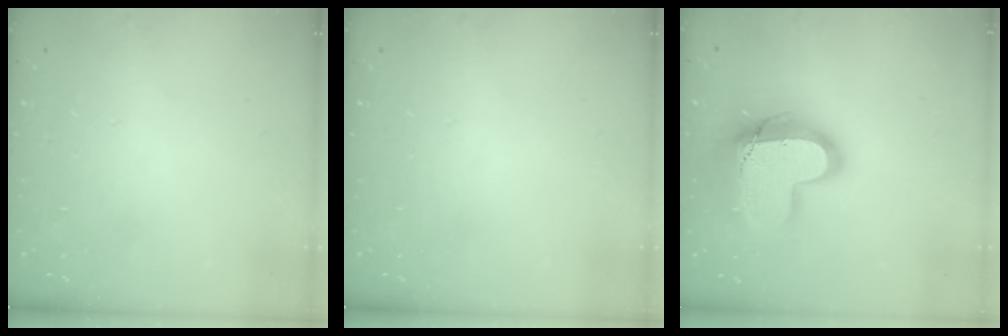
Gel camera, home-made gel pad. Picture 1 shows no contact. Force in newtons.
{"total": 0.0}
{"total": 23.1, "press": 23.0, "slide": 1.7}